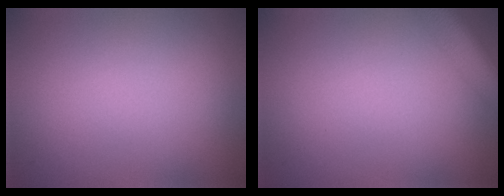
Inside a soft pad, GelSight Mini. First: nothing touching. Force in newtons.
{"total": 4.9, "press": 4.9, "slide": 0.3}